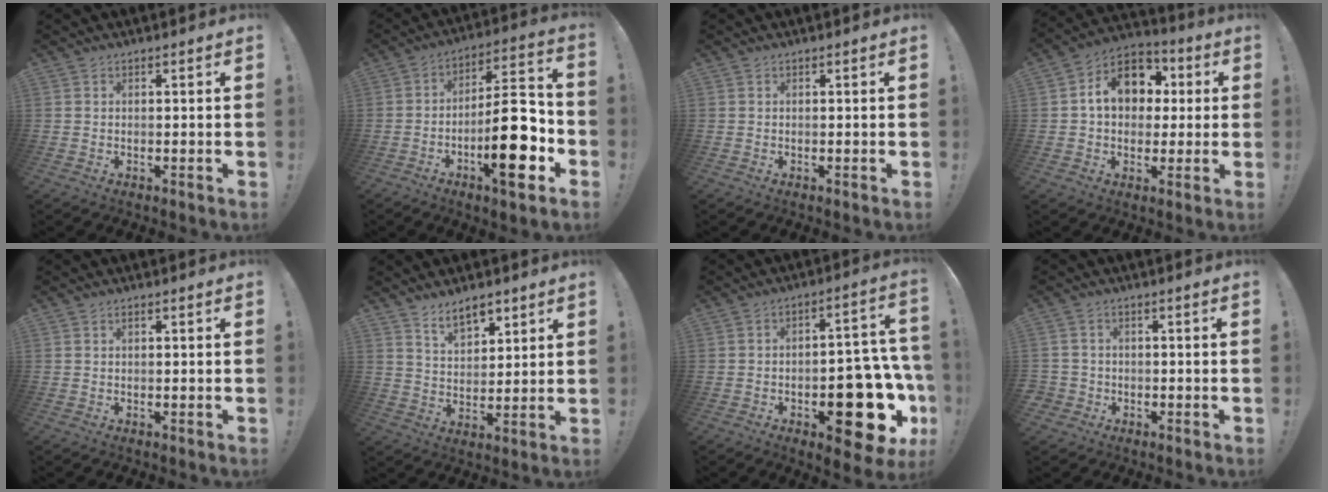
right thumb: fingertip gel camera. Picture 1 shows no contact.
{"total": 19.2, "force": [-6.5, 6.0, 17.1], "torque": [-0.249, 0.035, -0.100]}
{"total": 0.0}
{"total": 14.4, "force": [3.3, 11.1, 8.5], "torque": [-0.115, 0.005, 0.065]}
{"total": 0.6, "force": [0.2, 0.3, 0.5], "torque": [-0.011, 0.003, 0.004]}
{"total": 8.4, "force": [6.4, 4.1, 3.6], "torque": [-0.054, -0.035, 0.118]}
{"total": 21.2, "force": [-7.8, 10.2, 16.8], "torque": [-0.173, 0.049, -0.101]}
{"total": 3.1, "force": [-0.6, 2.9, 0.9], "torque": [-0.015, 0.006, -0.009]}